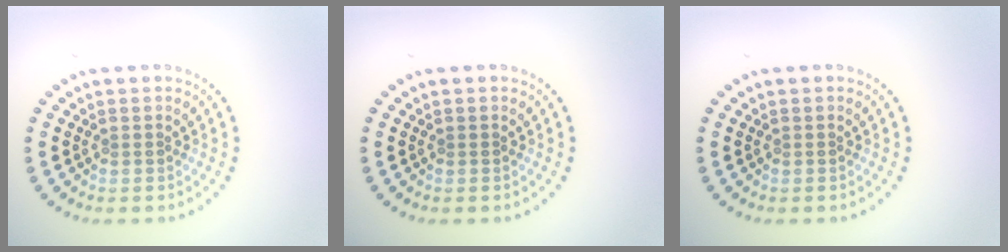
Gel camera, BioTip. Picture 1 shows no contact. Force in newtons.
{"total": 0.0}
{"total": 0.0}